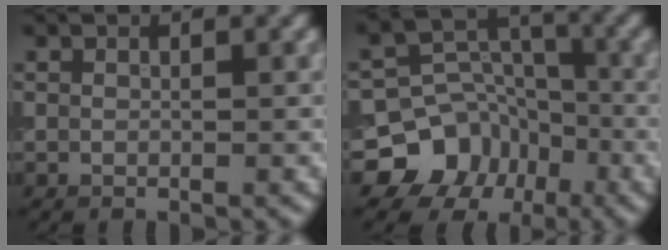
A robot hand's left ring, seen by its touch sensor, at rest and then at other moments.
{"total": 9.8, "force": [-5.3, 8.1, 1.7], "torque": [-0.017, 0.004, -0.114]}